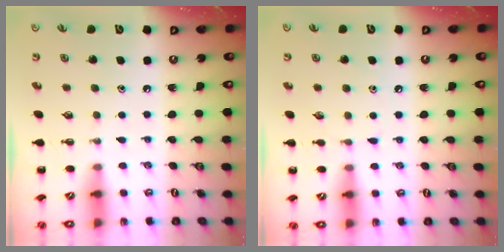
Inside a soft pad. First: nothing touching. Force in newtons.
{"total": 4.9, "press": 4.5, "slide": 1.7}